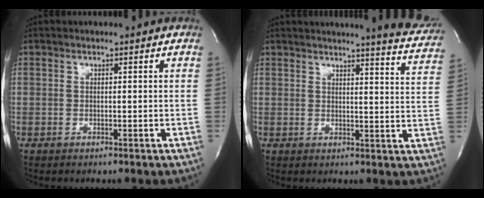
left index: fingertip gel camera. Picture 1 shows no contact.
{"total": 11.4, "force": [10.8, 0.2, 3.7], "torque": [-0.038, -0.065, 0.101]}